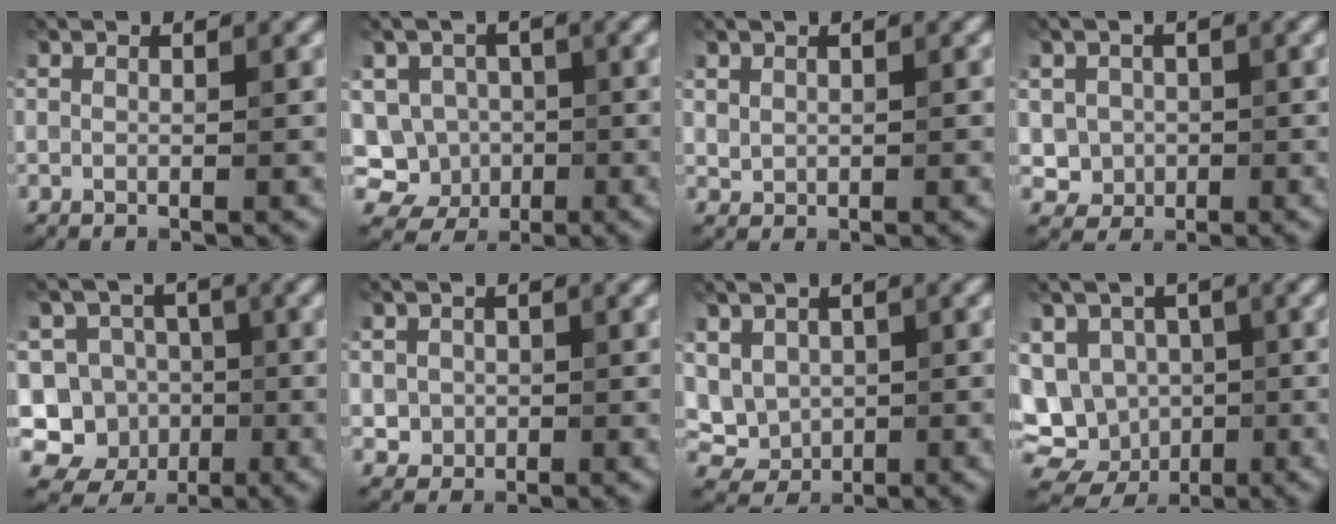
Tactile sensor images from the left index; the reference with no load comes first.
{"total": 5.7, "force": [-1.4, 5.3, 1.5], "torque": [-0.005, 0.009, -0.047]}
{"total": 0.8, "force": [0.5, 0.6, 0.2], "torque": [-0.003, -0.003, 0.015]}
{"total": 2.4, "force": [0.0, 2.3, 0.6], "torque": [-0.005, -0.007, 0.001]}
{"total": 7.8, "force": [-2.4, 7.1, 1.9], "torque": [-0.007, 0.008, -0.062]}
{"total": 1.6, "force": [-0.1, 1.6, 0.3], "torque": [0.006, -0.005, 0.000]}
{"total": 3.8, "force": [0.7, 3.3, 1.9], "torque": [-0.035, -0.001, 0.020]}
{"total": 10.0, "force": [-1.9, 8.6, 4.7], "torque": [-0.064, 0.004, -0.051]}